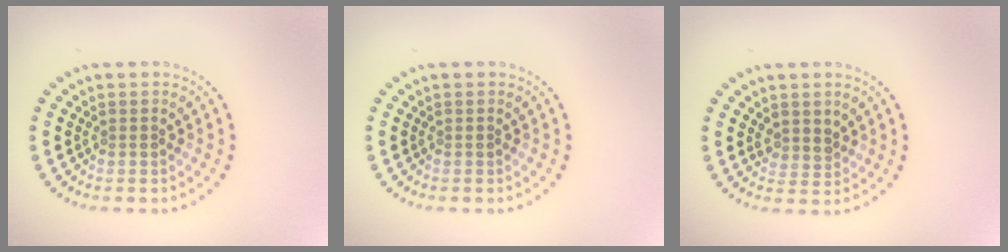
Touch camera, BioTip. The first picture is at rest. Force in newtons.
{"total": 0.0}
{"total": 1.6, "press": 1.2, "slide": 1.0}